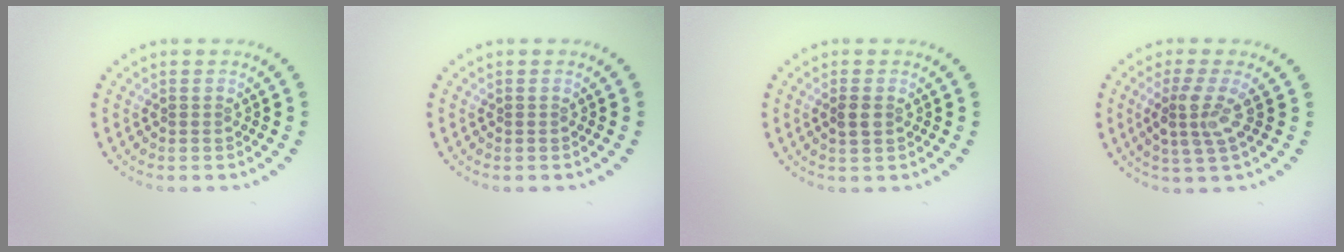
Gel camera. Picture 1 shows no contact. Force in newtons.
{"total": 0.0}
{"total": 1.4, "press": 1.4, "slide": 0.2}
{"total": 2.9, "press": 2.2, "slide": 1.8}